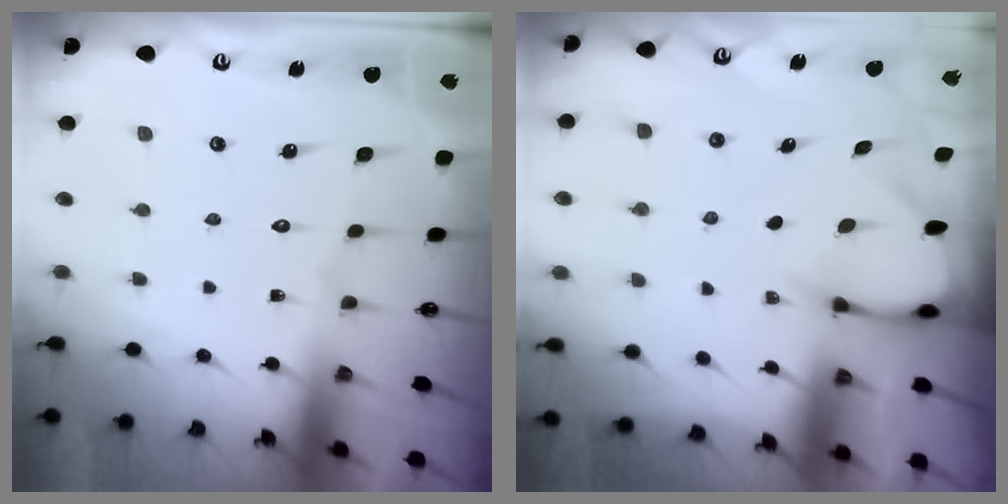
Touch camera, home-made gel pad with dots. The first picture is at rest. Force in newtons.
{"total": 3.0, "press": 3.0, "slide": 0.3}